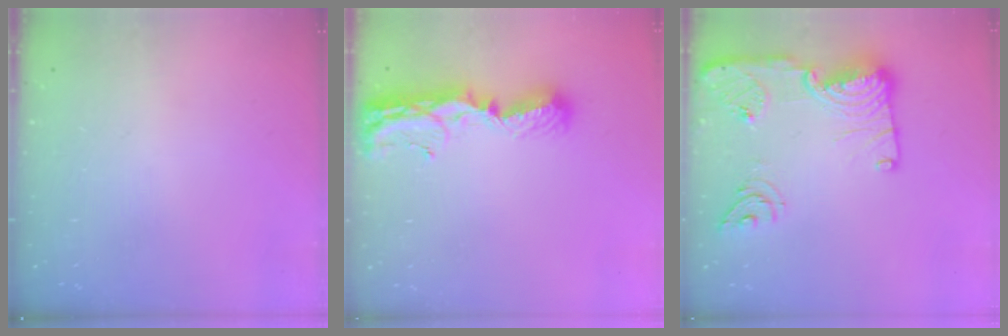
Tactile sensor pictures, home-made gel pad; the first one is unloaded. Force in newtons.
{"total": 10.1, "press": 10.0, "slide": 0.8}
{"total": 18.1, "press": 18.0, "slide": 2.0}